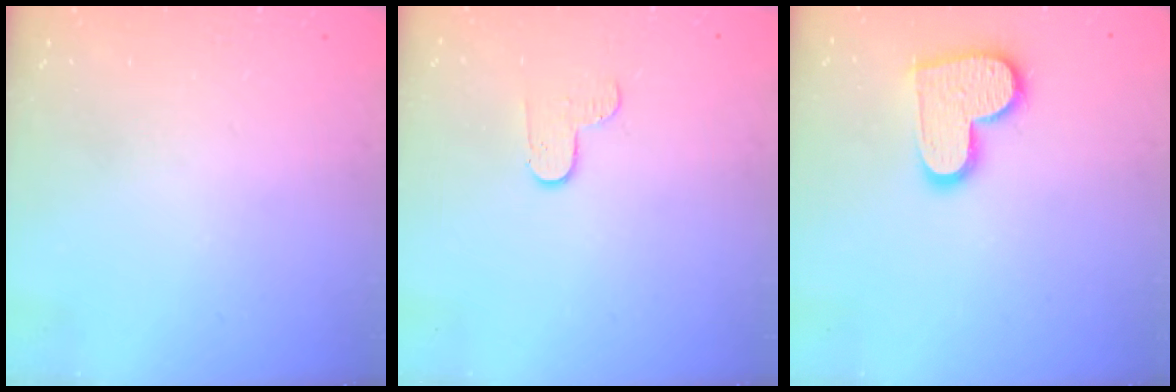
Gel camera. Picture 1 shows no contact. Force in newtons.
{"total": 5.5, "press": 5.5, "slide": 0.5}
{"total": 13.8, "press": 13.8, "slide": 1.1}